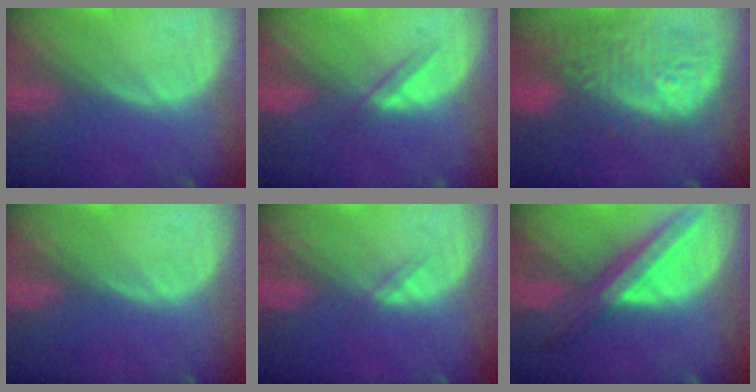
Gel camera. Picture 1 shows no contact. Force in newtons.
{"total": 2.3, "press": 2.0, "slide": 1.0}
{"total": 12.1, "press": 10.8, "slide": 5.5}
{"total": 0.0}
{"total": 1.0, "press": 1.0, "slide": 0.2}
{"total": 8.0, "press": 7.1, "slide": 3.7}